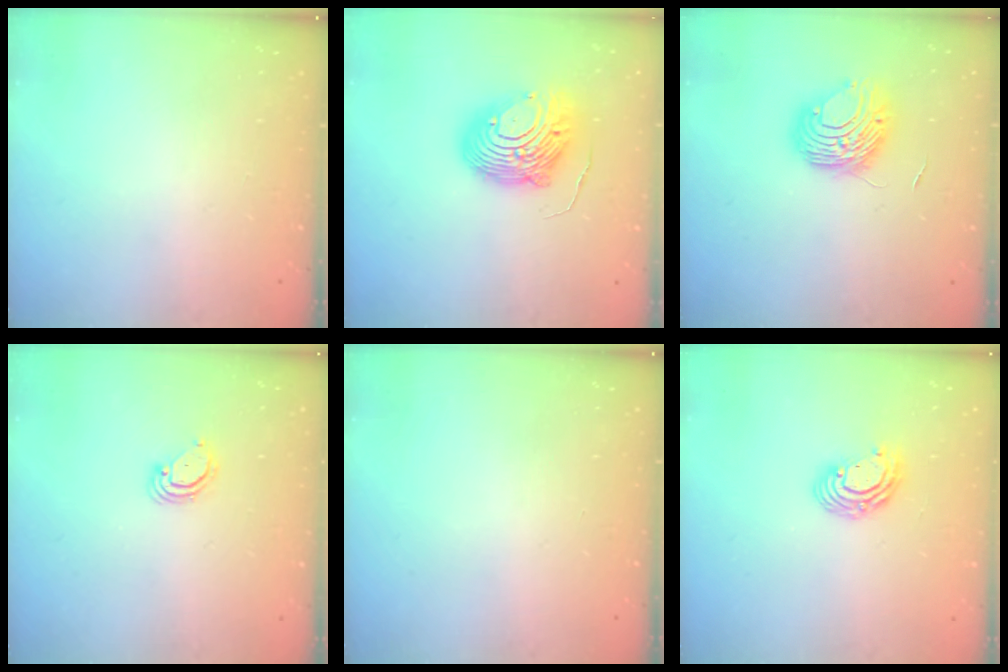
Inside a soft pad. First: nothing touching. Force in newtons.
{"total": 12.3, "press": 12.2, "slide": 1.2}
{"total": 8.8, "press": 8.8, "slide": 0.3}
{"total": 3.1, "press": 3.1, "slide": 0.2}
{"total": 0.0}
{"total": 7.6, "press": 7.6, "slide": 0.9}